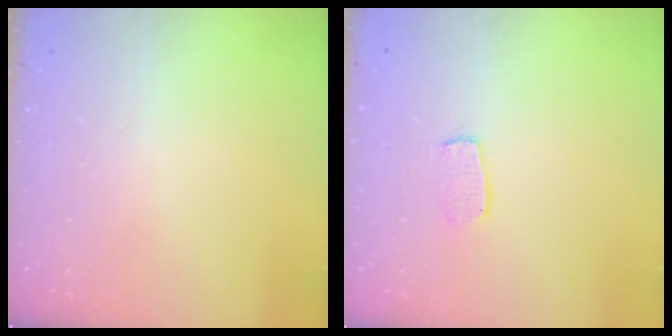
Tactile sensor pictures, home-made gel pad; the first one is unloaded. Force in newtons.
{"total": 6.1, "press": 6.1, "slide": 0.3}